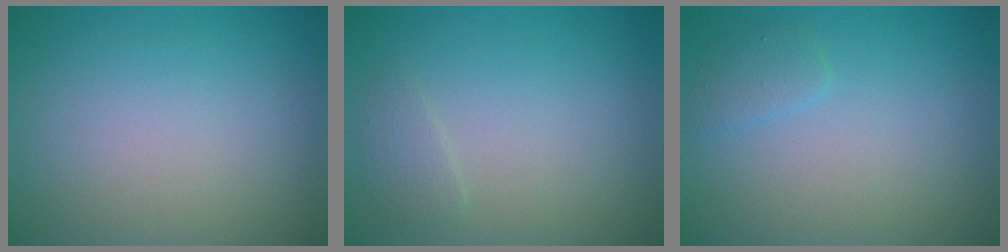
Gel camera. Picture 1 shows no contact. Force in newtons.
{"total": 1.1, "press": 1.1, "slide": 0.0}
{"total": 1.1, "press": 1.1, "slide": 0.1}